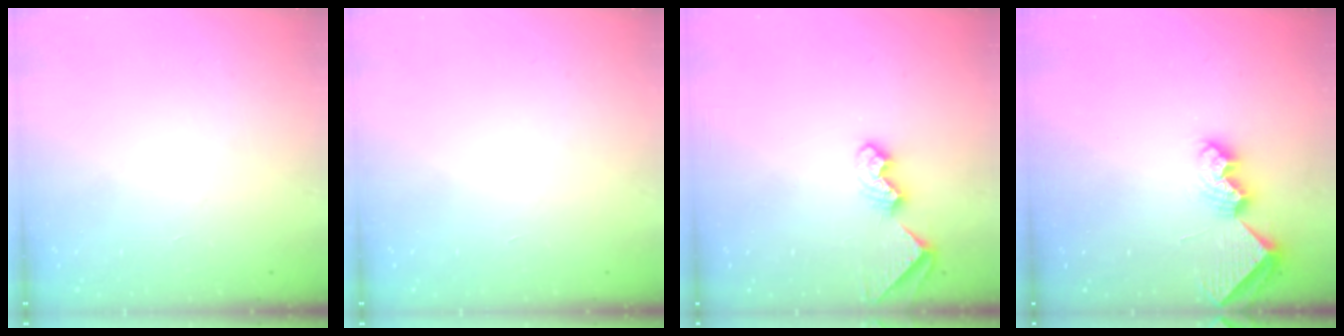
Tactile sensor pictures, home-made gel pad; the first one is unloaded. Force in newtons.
{"total": 0.0}
{"total": 6.9, "press": 6.9, "slide": 0.7}
{"total": 8.4, "press": 8.4, "slide": 0.4}